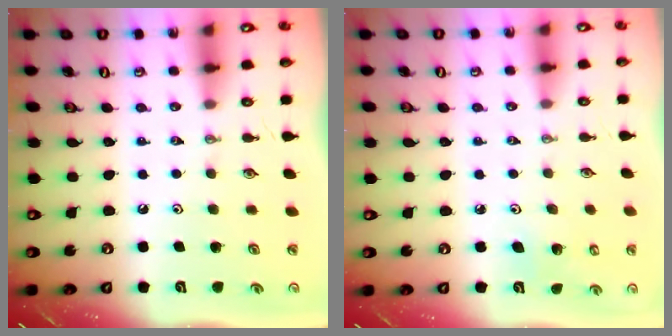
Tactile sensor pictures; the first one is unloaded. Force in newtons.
{"total": 5.4, "press": 5.3, "slide": 1.3}